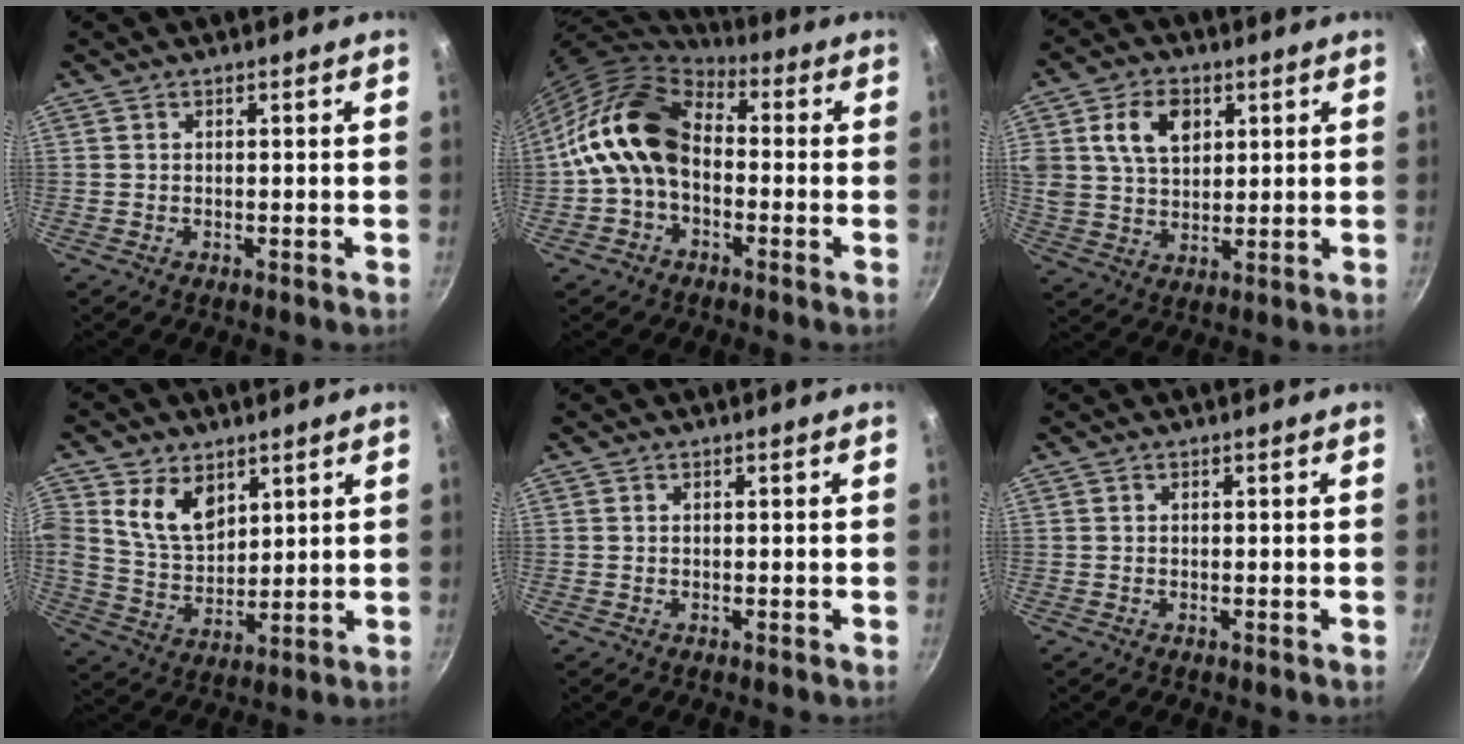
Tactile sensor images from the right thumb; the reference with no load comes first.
{"total": 13.8, "force": [-0.6, 9.7, 9.7], "torque": [-0.145, 0.039, -0.028]}
{"total": 10.7, "force": [3.7, 7.5, 6.6], "torque": [-0.099, -0.006, 0.066]}
{"total": 10.1, "force": [4.5, 6.9, 5.7], "torque": [-0.082, -0.031, 0.092]}
{"total": 0.0}
{"total": 0.0}